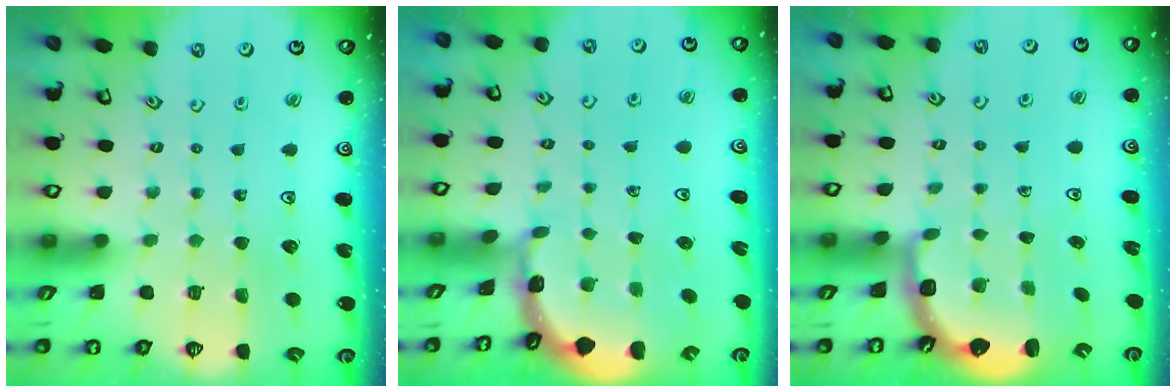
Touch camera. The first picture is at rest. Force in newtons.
{"total": 1.4, "press": 1.4, "slide": 0.1}
{"total": 2.5, "press": 2.1, "slide": 1.3}